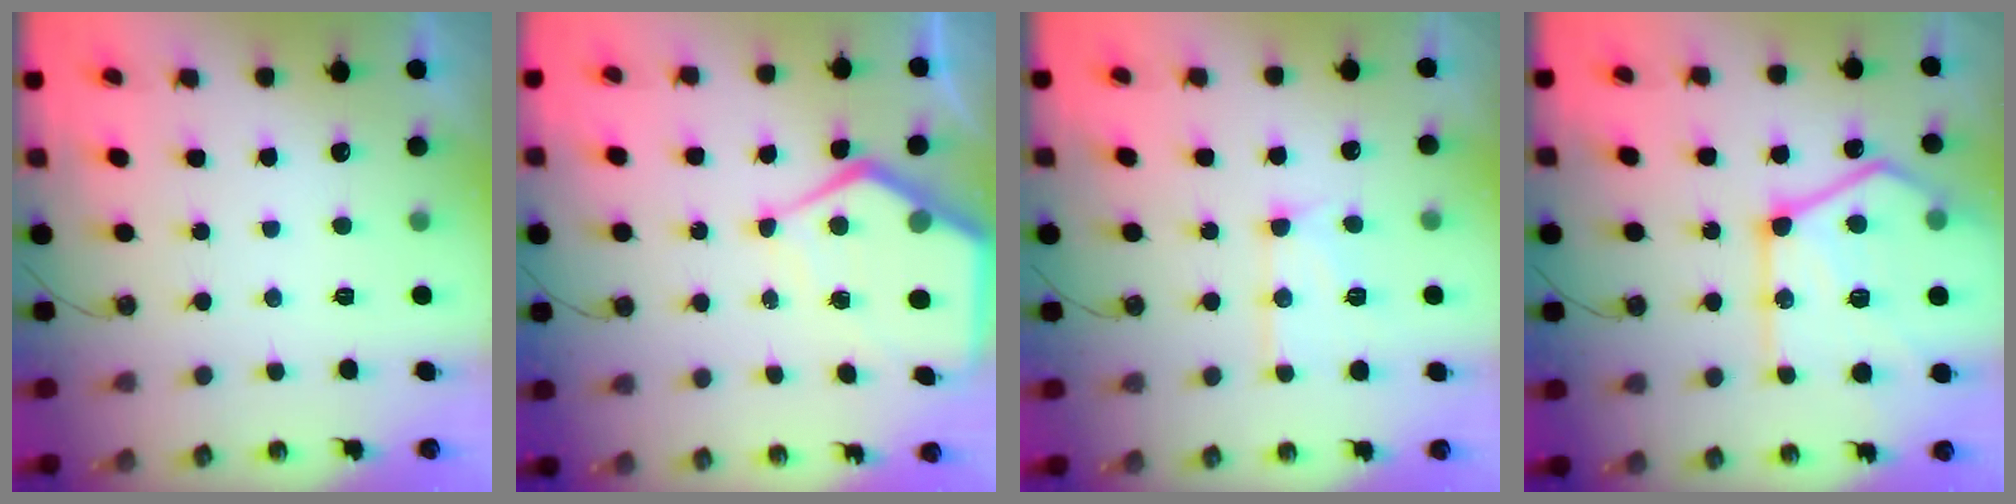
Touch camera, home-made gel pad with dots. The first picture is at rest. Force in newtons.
{"total": 11.6, "press": 11.6, "slide": 1.3}
{"total": 11.9, "press": 11.9, "slide": 0.8}
{"total": 25.7, "press": 25.7, "slide": 1.9}